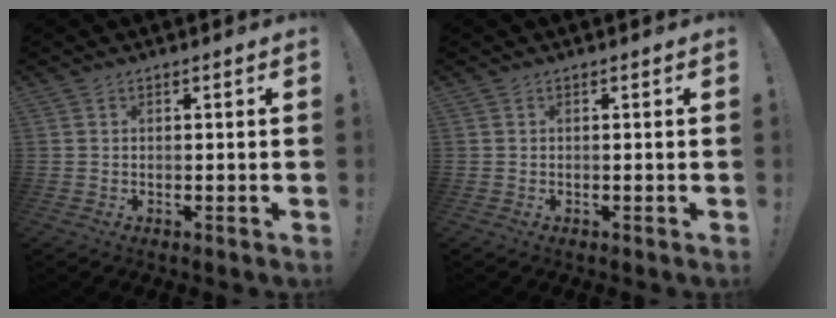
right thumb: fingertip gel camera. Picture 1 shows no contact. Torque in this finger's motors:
{"motor_torque": [-0.01, 0.01, 0.00, 0.00, 0.00]}